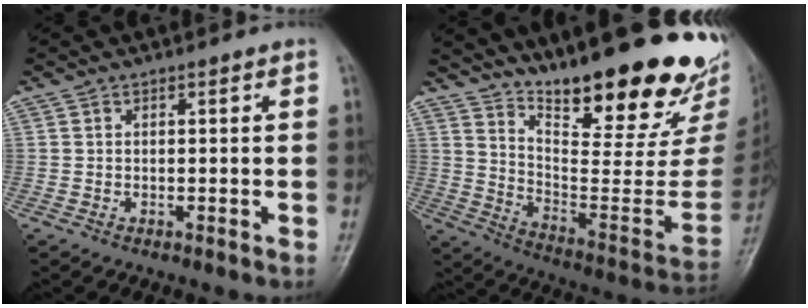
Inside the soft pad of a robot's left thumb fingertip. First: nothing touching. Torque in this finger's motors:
{"motor_torque": [1.78, -1.10, 0.82, -1.95, 0.21]}